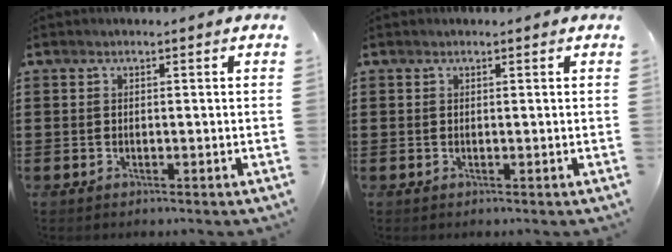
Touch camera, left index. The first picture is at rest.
{"total": 0.0}